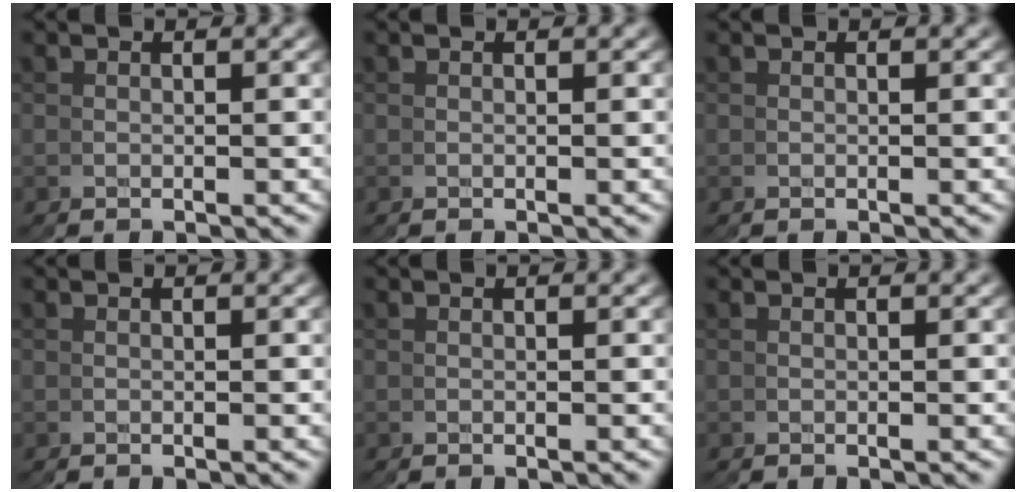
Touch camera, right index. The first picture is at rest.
{"total": 0.0}
{"total": 0.0}
{"total": 0.0}
{"total": 0.0}
{"total": 0.0}